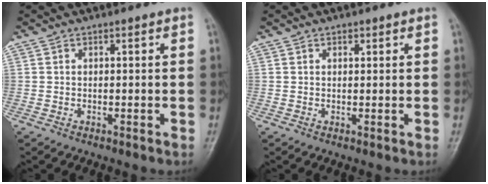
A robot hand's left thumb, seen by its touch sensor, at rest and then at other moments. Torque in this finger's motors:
{"motor_torque": [0.21, 0.39, -0.38, -0.23, -0.09]}